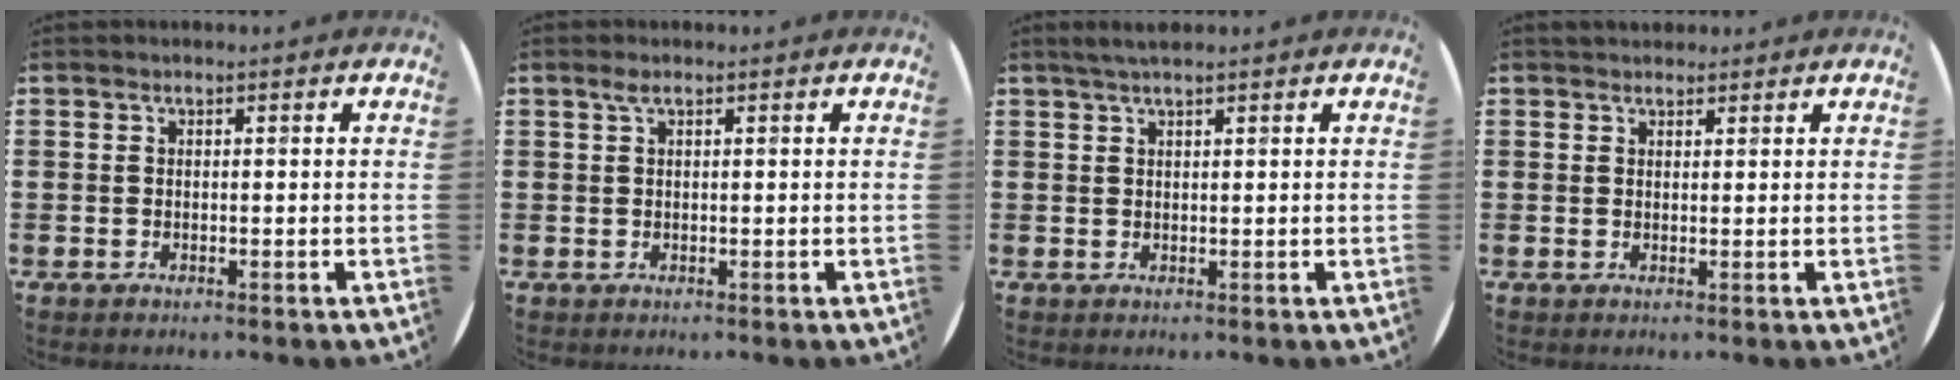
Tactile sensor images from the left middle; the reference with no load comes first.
{"total": 1.1, "force": [0.5, 0.2, 0.9], "torque": [-0.018, 0.005, 0.008]}
{"total": 1.8, "force": [1.5, 0.1, 1.0], "torque": [-0.021, 0.004, 0.026]}
{"total": 1.2, "force": [1.1, 0.4, -0.1], "torque": [0.009, 0.000, 0.020]}